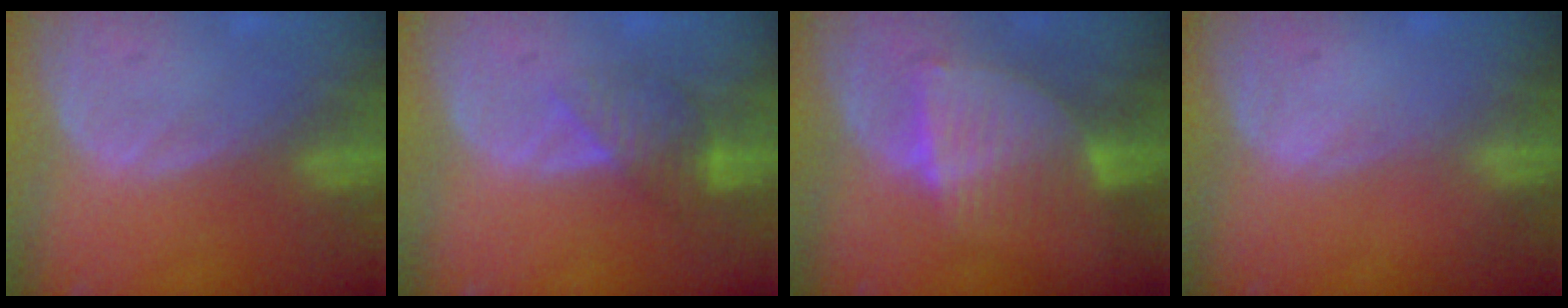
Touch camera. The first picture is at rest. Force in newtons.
{"total": 4.2, "press": 4.1, "slide": 0.5}
{"total": 6.8, "press": 6.7, "slide": 1.2}
{"total": 0.0}